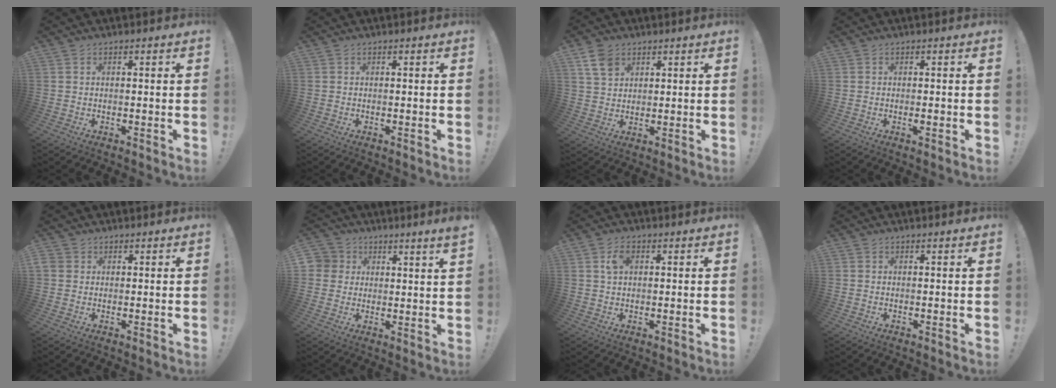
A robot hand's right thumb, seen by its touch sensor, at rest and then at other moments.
{"total": 0.0}
{"total": 7.1, "force": [3.9, 4.9, 3.3], "torque": [-0.054, -0.011, 0.077]}
{"total": 1.1, "force": [-0.2, 0.2, 1.1], "torque": [-0.014, -0.003, -0.004]}
{"total": 2.5, "force": [1.1, 2.1, 0.6], "torque": [-0.009, -0.001, 0.022]}
{"total": 4.3, "force": [3.2, 2.5, 1.3], "torque": [-0.027, -0.021, 0.061]}
{"total": 3.9, "force": [1.4, 2.4, 2.7], "torque": [-0.048, 0.003, 0.023]}
{"total": 0.0}